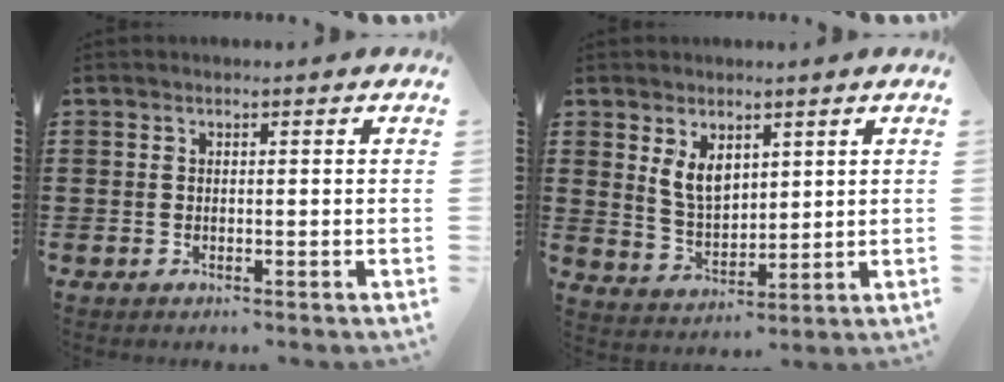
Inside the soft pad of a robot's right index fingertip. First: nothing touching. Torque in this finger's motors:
{"motor_torque": [0.35, -0.08, 0.50, 0.07]}